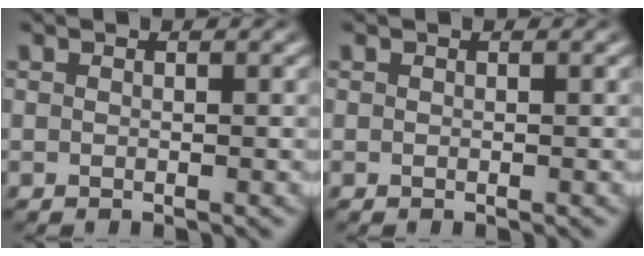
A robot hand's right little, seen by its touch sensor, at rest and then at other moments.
{"total": 0.0}